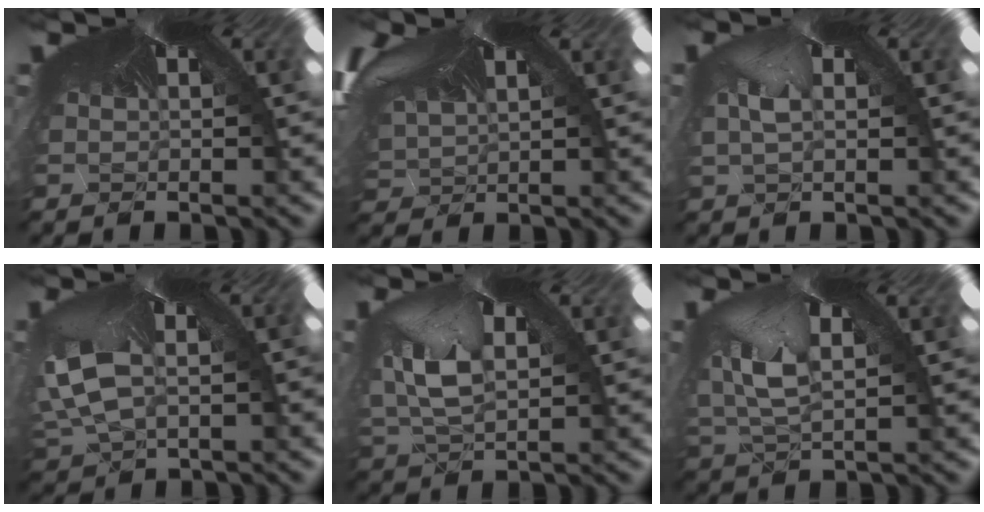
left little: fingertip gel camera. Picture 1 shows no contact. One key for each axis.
{"total": 1.4, "fx": 0.6, "fy": 1.3, "fz": 0.3, "tx": -0.030, "ty": -0.012, "tz": 0.029}
{"total": 2.1, "fx": -1.1, "fy": 1.6, "fz": 0.8, "tx": -0.036, "ty": -0.004, "tz": 0.009}
{"total": 4.5, "fx": -4.1, "fy": 1.5, "fz": -0.8, "tx": -0.042, "ty": -0.066, "tz": -0.030}
{"total": 2.9, "fx": -1.9, "fy": 2.0, "fz": -0.6, "tx": -0.029, "ty": -0.040, "tz": -0.003}
{"total": 3.1, "fx": -2.6, "fy": 1.7, "fz": -0.6, "tx": -0.035, "ty": -0.053, "tz": -0.005}